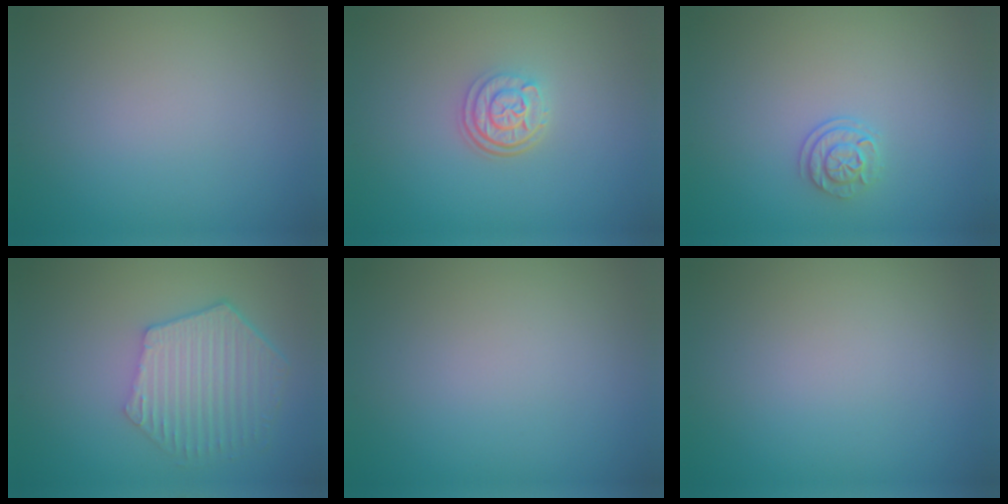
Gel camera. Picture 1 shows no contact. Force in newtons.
{"total": 3.1, "press": 2.5, "slide": 1.8}
{"total": 1.9, "press": 1.6, "slide": 1.1}
{"total": 6.1, "press": 4.7, "slide": 3.9}
{"total": 0.0}
{"total": 0.0}